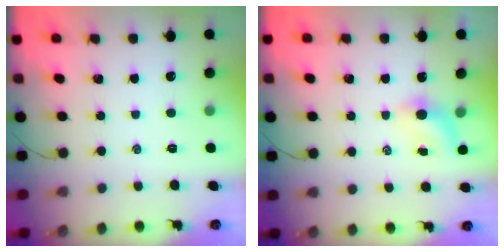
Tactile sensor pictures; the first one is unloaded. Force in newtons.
{"total": 4.1, "press": 4.0, "slide": 0.6}